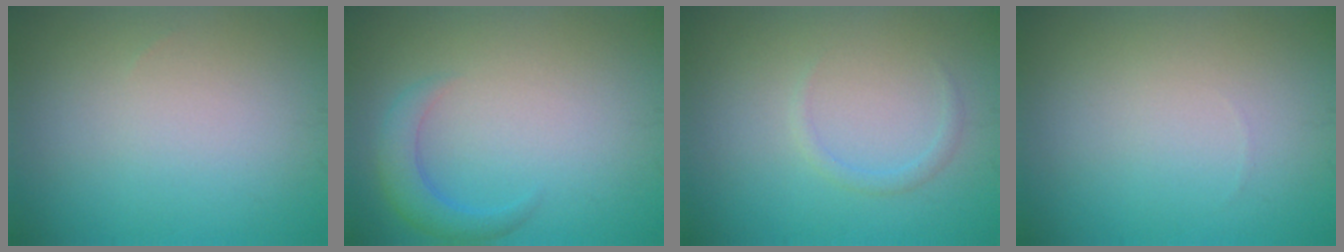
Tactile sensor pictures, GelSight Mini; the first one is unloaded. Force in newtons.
{"total": 2.7, "press": 2.6, "slide": 0.3}
{"total": 1.0, "press": 1.0, "slide": 0.0}
{"total": 0.0}